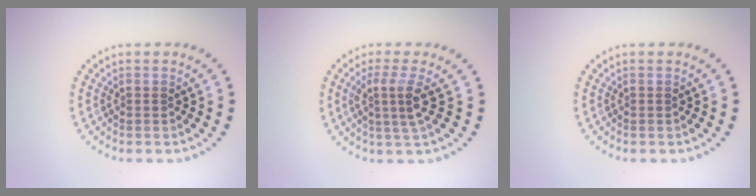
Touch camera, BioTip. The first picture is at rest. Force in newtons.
{"total": 2.9, "press": 2.1, "slide": 2.0}
{"total": 0.0}